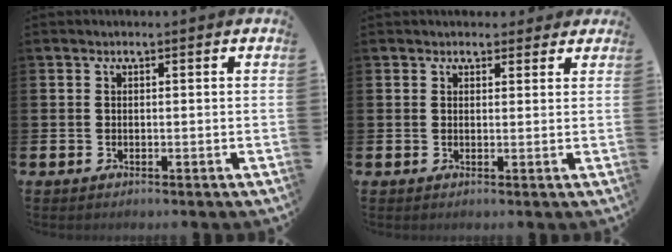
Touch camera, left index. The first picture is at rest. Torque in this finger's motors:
{"motor_torque": [0.22, -1.01, -0.10, 0.10]}